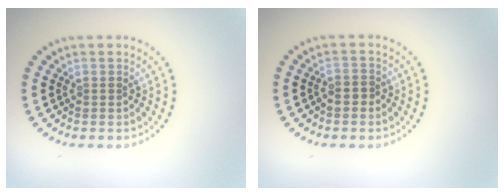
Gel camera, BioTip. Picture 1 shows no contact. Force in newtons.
{"total": 1.0, "press": 0.8, "slide": 0.5}